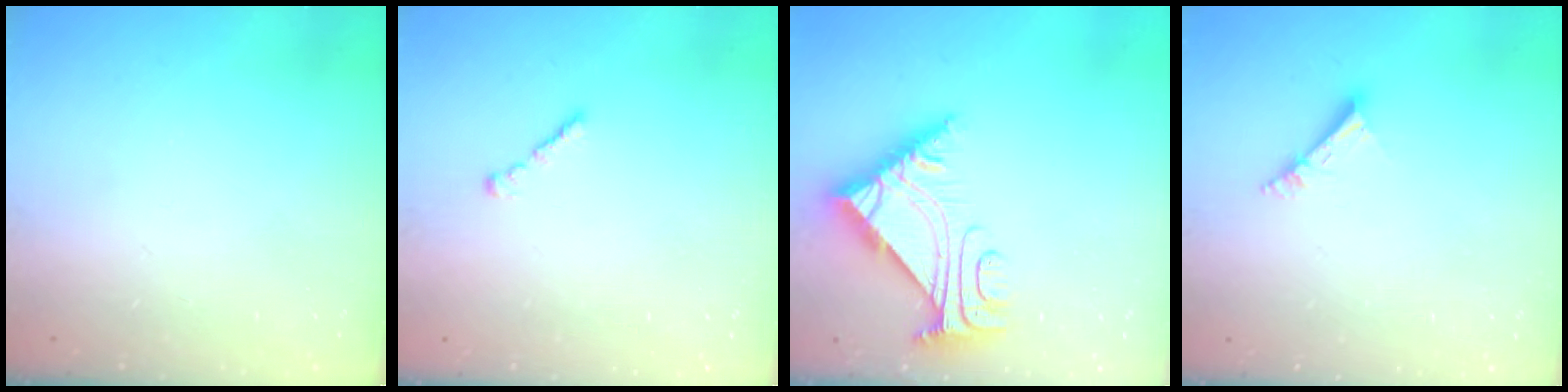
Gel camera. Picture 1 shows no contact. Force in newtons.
{"total": 1.6, "press": 1.5, "slide": 0.5}
{"total": 7.2, "press": 7.1, "slide": 0.9}
{"total": 5.0, "press": 4.9, "slide": 0.4}